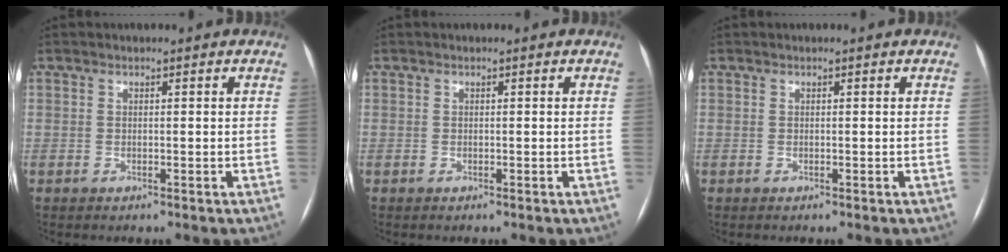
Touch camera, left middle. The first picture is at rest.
{"total": 0.0}
{"total": 0.0}